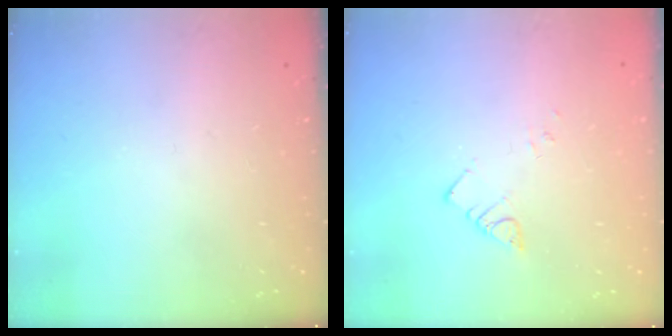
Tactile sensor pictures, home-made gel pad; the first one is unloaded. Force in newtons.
{"total": 2.5, "press": 2.5, "slide": 0.3}